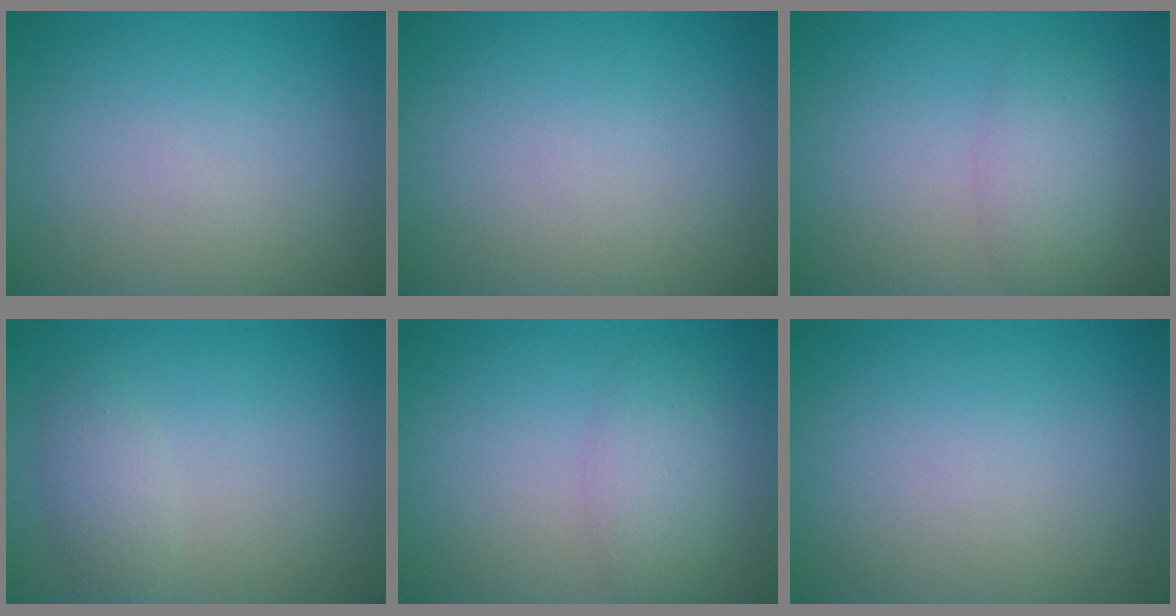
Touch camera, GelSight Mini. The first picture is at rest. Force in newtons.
{"total": 0.0}
{"total": 1.8, "press": 1.8, "slide": 0.2}
{"total": 2.1, "press": 2.1, "slide": 0.2}
{"total": 1.8, "press": 1.8, "slide": 0.2}
{"total": 0.0}